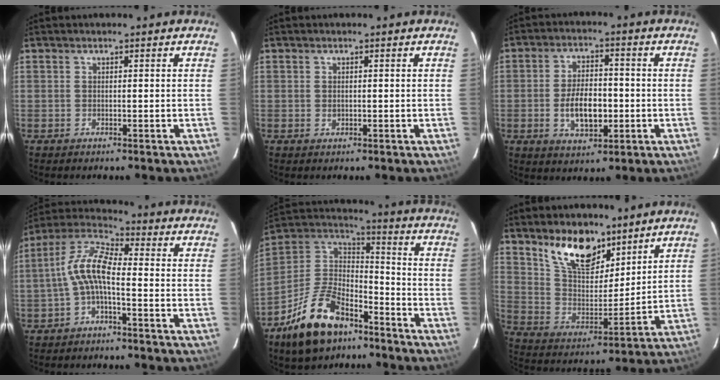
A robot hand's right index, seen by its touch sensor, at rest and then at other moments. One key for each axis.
{"total": 0.9, "fx": 0.0, "fy": 0.7, "fz": 0.6, "tx": -0.010, "ty": 0.001, "tz": 0.001}
{"total": 9.1, "fx": -1.9, "fy": 4.7, "fz": 7.6, "tx": -0.146, "ty": 0.003, "tz": -0.026}
{"total": 8.3, "fx": -2.0, "fy": 2.6, "fz": 7.6, "tx": -0.173, "ty": 0.019, "tz": -0.040}
{"total": 19.1, "fx": -12.2, "fy": 9.7, "fz": 11.1, "tx": -0.234, "ty": 0.017, "tz": -0.211}
{"total": 13.4, "fx": 9.5, "fy": 6.2, "fz": 7.2, "tx": -0.131, "ty": 0.000, "tz": 0.178}